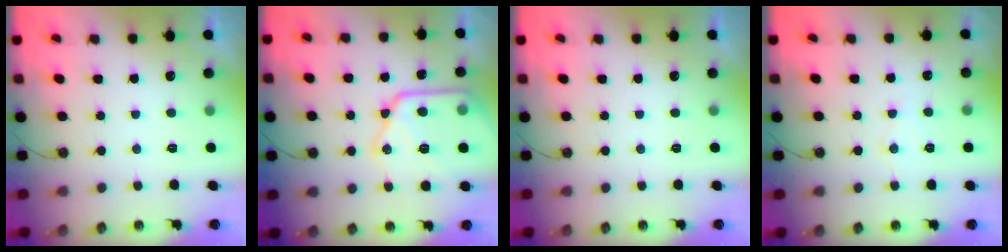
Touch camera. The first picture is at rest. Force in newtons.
{"total": 19.0, "press": 19.0, "slide": 1.6}
{"total": 0.0}
{"total": 5.2, "press": 5.2, "slide": 0.3}